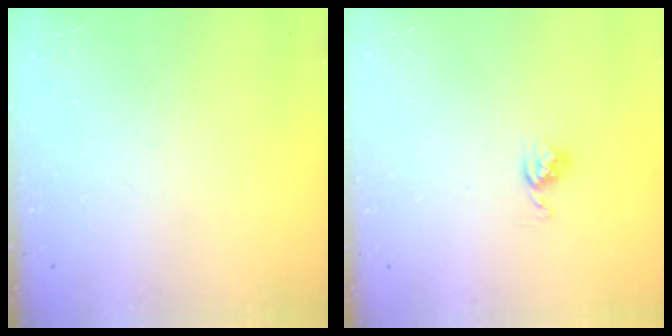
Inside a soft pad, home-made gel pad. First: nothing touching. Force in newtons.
{"total": 3.7, "press": 3.7, "slide": 0.5}